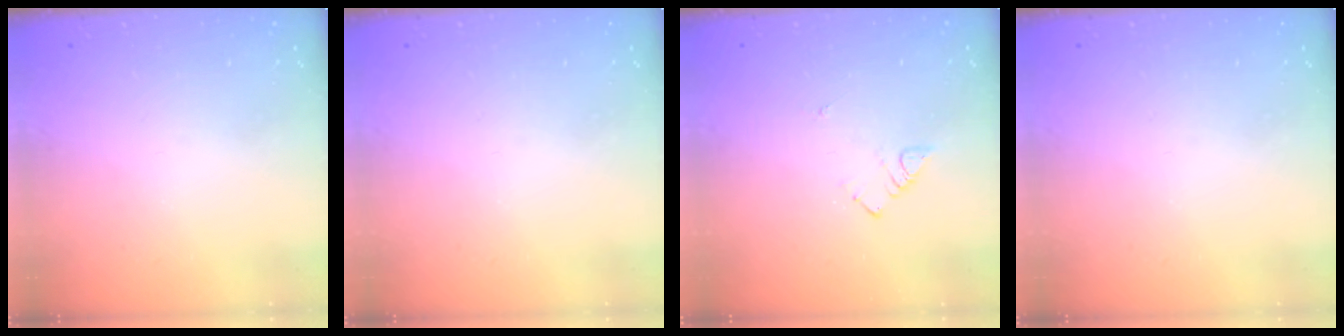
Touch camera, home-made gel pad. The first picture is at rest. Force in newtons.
{"total": 0.0}
{"total": 3.2, "press": 3.1, "slide": 0.5}
{"total": 0.0}